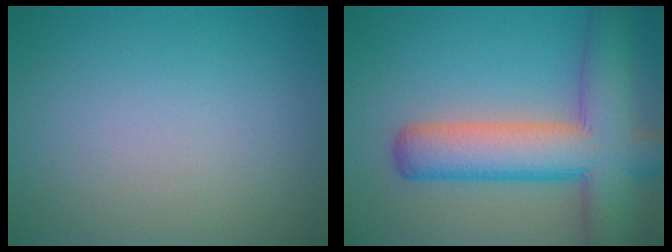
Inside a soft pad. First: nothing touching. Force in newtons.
{"total": 9.2, "press": 9.2, "slide": 0.5}